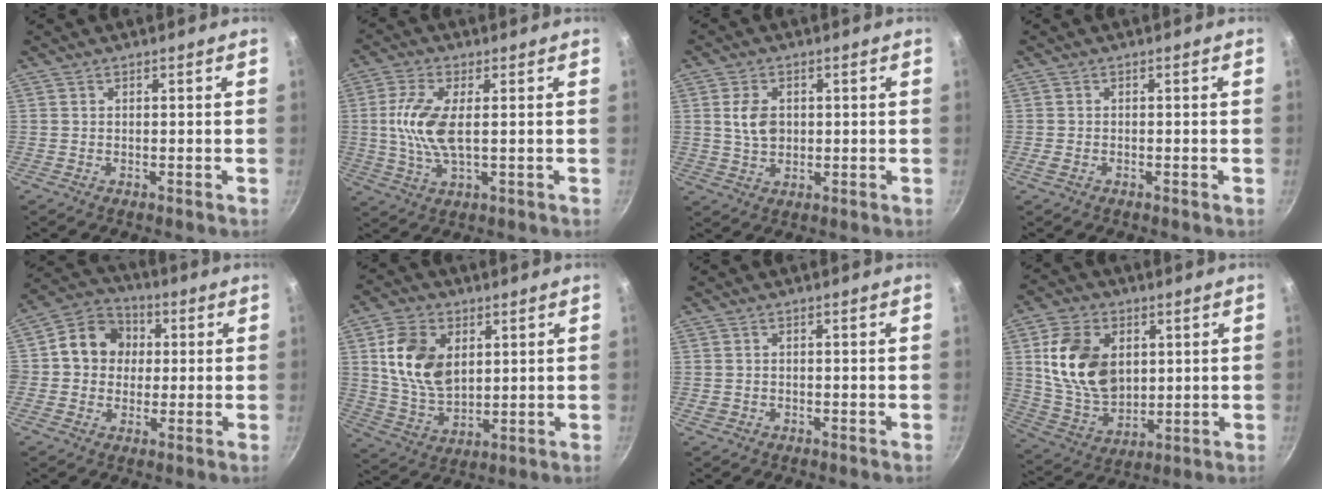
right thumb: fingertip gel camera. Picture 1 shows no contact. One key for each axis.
{"total": 8.9, "fx": 0.7, "fy": 3.6, "fz": 8.2, "tx": -0.178, "ty": 0.001, "tz": 0.013}
{"total": 5.6, "fx": 0.8, "fy": 4.0, "fz": 3.9, "tx": -0.061, "ty": -0.002, "tz": 0.017}
{"total": 1.3, "fx": -0.6, "fy": 0.8, "fz": 0.9, "tx": -0.023, "ty": 0.003, "tz": -0.013}
{"total": 10.4, "fx": 1.1, "fy": 9.3, "fz": 4.5, "tx": -0.035, "ty": 0.016, "tz": -0.004}
{"total": 13.2, "fx": 3.4, "fy": 9.0, "fz": 9.1, "tx": -0.149, "ty": -0.018, "tz": 0.072}
{"total": 1.5, "fx": -0.6, "fy": 1.2, "fz": 0.6, "tx": -0.014, "ty": 0.003, "tz": -0.006}
{"total": 16.2, "fx": 3.3, "fy": 11.5, "fz": 11.0, "tx": -0.179, "ty": -0.013, "tz": 0.073}